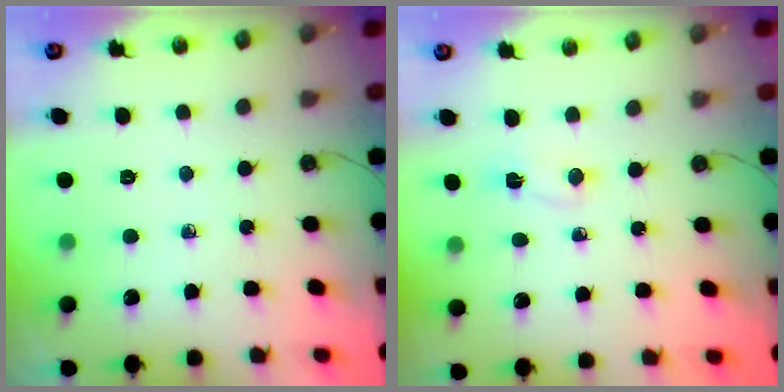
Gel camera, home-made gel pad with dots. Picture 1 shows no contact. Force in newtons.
{"total": 2.4, "press": 2.4, "slide": 0.5}